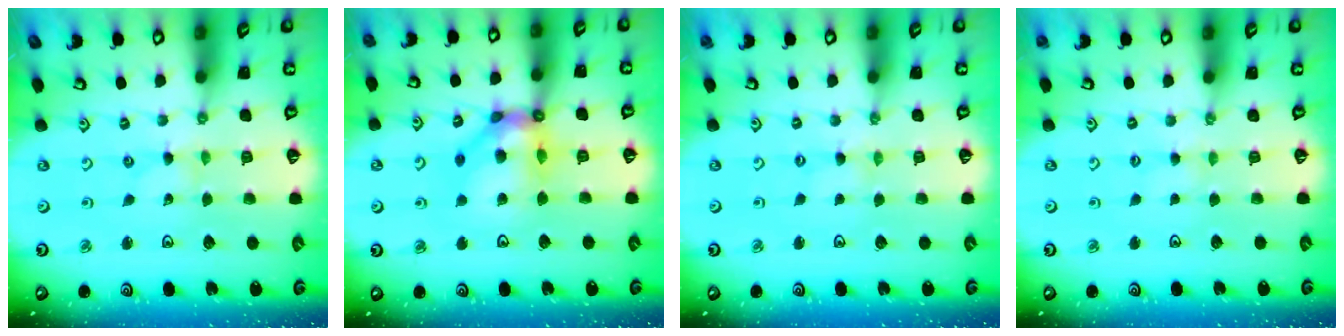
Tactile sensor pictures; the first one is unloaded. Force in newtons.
{"total": 13.7, "press": 13.6, "slide": 1.8}
{"total": 0.0}
{"total": 1.5, "press": 1.4, "slide": 0.3}